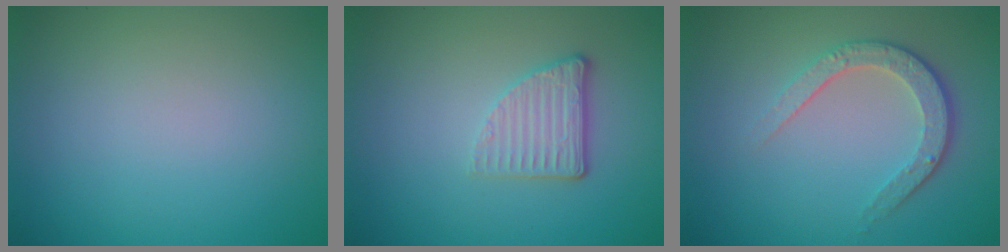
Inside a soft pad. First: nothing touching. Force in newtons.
{"total": 2.7, "press": 2.3, "slide": 1.4}
{"total": 3.4, "press": 2.6, "slide": 2.2}